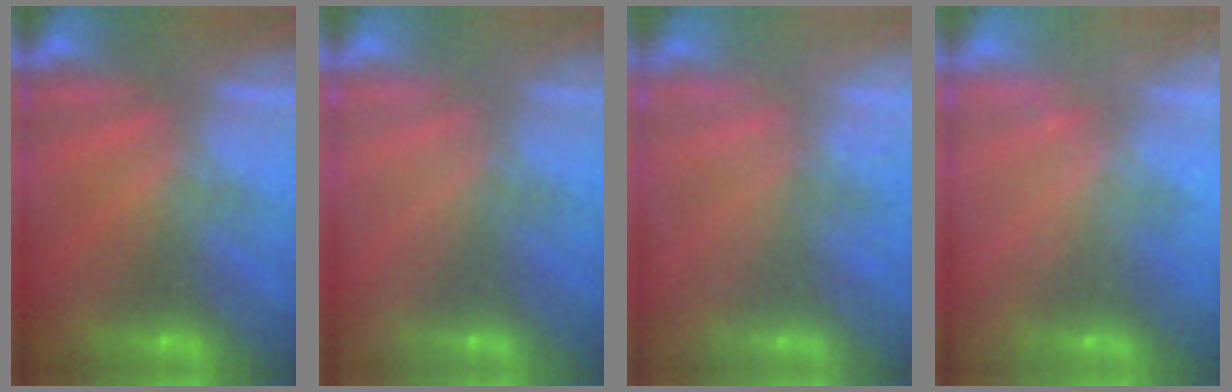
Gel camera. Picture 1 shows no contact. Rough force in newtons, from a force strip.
{"total": 2.9}
{"total": 2.3}
{"total": 2.2}